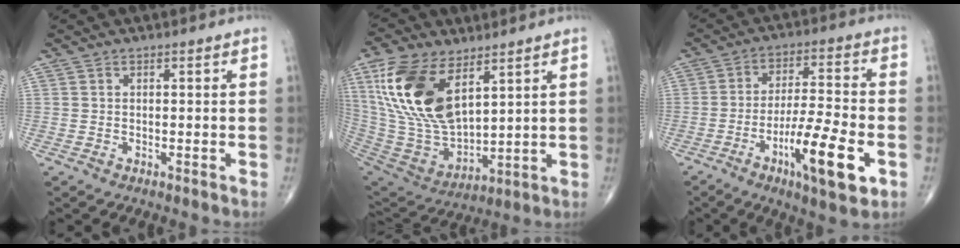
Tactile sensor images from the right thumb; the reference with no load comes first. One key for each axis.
{"total": 20.7, "fx": 8.9, "fy": 10.5, "fz": 15.4, "tx": -0.301, "ty": -0.038, "tz": 0.182}
{"total": 14.2, "fx": -5.5, "fy": 3.1, "fz": 12.7, "tx": -0.215, "ty": 0.017, "tz": -0.089}